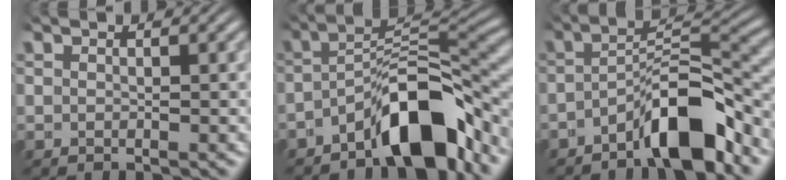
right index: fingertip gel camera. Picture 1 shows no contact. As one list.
[{"total": 8.4, "force": [-3.4, 2.8, 7.2], "torque": [-0.097, -0.003, -0.047]}, {"total": 6.9, "force": [-2.9, 2.0, 5.9], "torque": [-0.080, -0.001, -0.042]}]